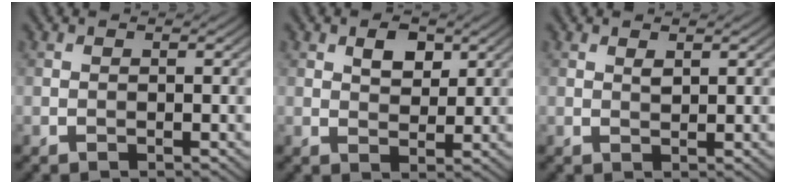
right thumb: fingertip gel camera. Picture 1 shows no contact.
{"total": 3.6, "force": [1.7, 2.2, 2.3], "torque": [-0.041, -0.002, 0.031]}
{"total": 1.2, "force": [0.8, 0.4, 0.8], "torque": [-0.020, -0.003, 0.016]}